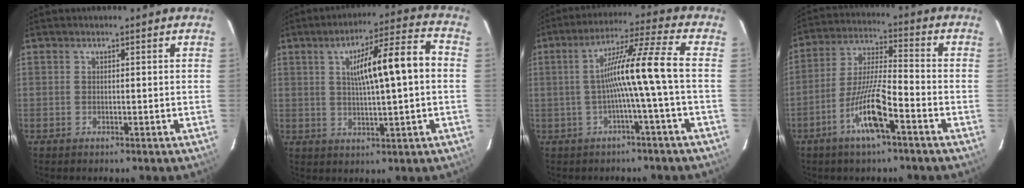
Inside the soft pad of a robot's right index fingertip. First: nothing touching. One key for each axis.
{"total": 11.9, "fx": 1.4, "fy": 1.0, "fz": 11.8, "tx": -0.186, "ty": 0.025, "tz": 0.022}
{"total": 9.6, "fx": -1.1, "fy": -2.1, "fz": 9.3, "tx": -0.163, "ty": 0.022, "tz": -0.017}
{"total": 10.9, "fx": -5.3, "fy": 1.1, "fz": 9.5, "tx": -0.185, "ty": -0.003, "tz": -0.102}